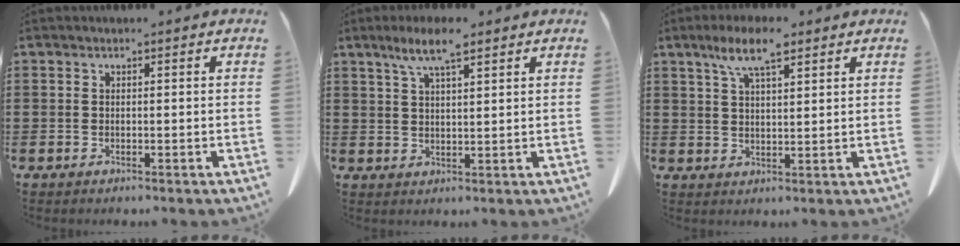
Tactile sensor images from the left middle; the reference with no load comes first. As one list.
[{"total": 6.5, "force": [4.2, 1.1, 4.7], "torque": [-0.102, -0.001, 0.075]}, {"total": 7.2, "force": [4.6, 1.7, 5.2], "torque": [-0.113, 0.000, 0.081]}]